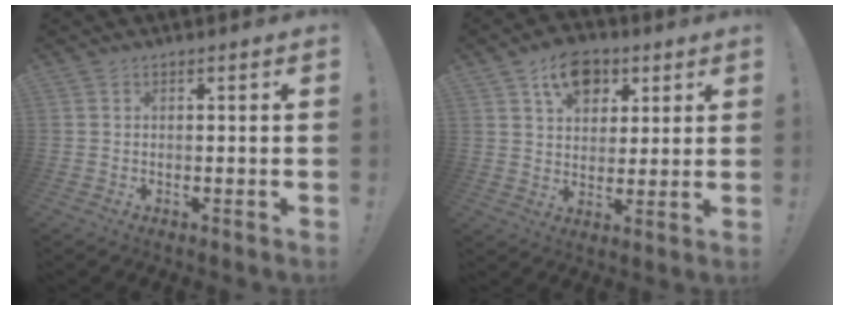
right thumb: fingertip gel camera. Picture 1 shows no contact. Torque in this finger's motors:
{"motor_torque": [0.25, 0.26, 0.12, 0.09, 0.03]}